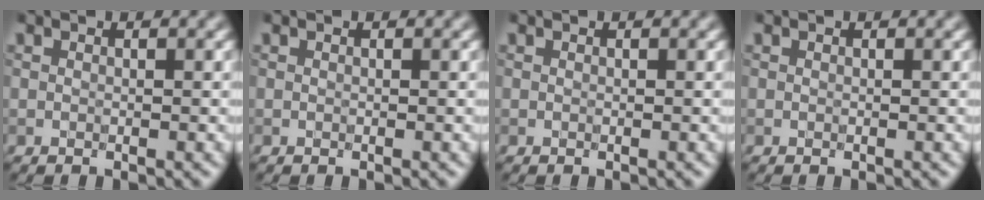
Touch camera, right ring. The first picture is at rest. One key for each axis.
{"total": 0.0}
{"total": 0.0}
{"total": 0.0}